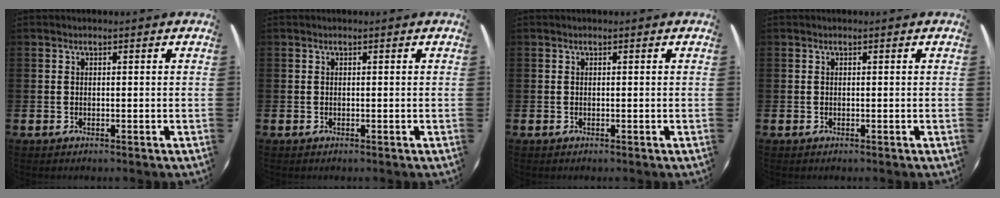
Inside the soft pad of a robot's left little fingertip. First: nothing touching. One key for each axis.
{"total": 0.0}
{"total": 0.0}
{"total": 0.0}